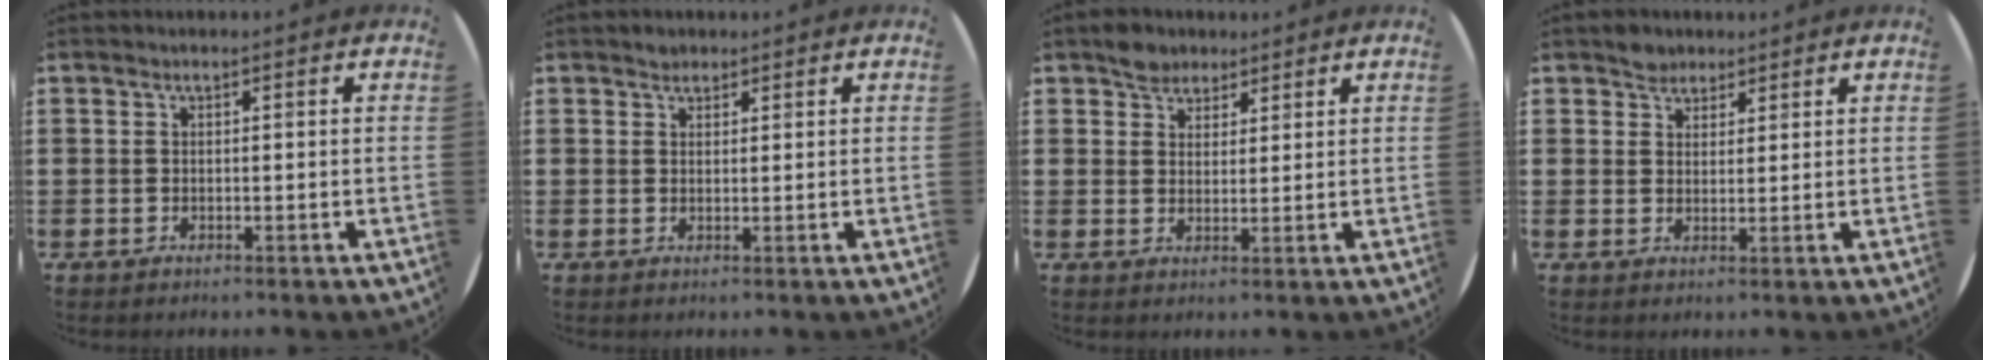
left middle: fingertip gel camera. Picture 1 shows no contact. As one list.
[{"total": 1.2, "force": [1.1, 0.6, 0.1], "torque": [0.005, 0.000, 0.020]}, {"total": 3.3, "force": [2.8, 1.7, 0.1], "torque": [0.000, 0.005, 0.054]}, {"total": 2.9, "force": [2.5, 1.4, 0.1], "torque": [0.001, 0.003, 0.048]}]